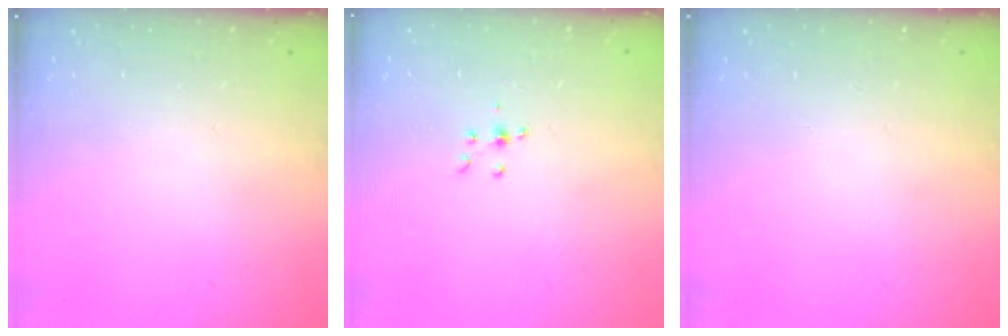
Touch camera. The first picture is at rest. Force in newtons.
{"total": 3.7, "press": 3.6, "slide": 0.9}
{"total": 0.0}